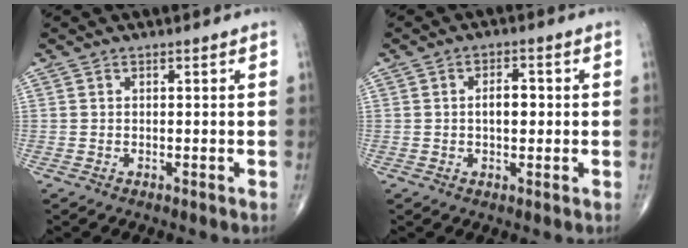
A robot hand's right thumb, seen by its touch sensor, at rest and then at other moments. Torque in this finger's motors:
{"motor_torque": [0.55, 0.51, 0.11, -0.16, 0.01]}